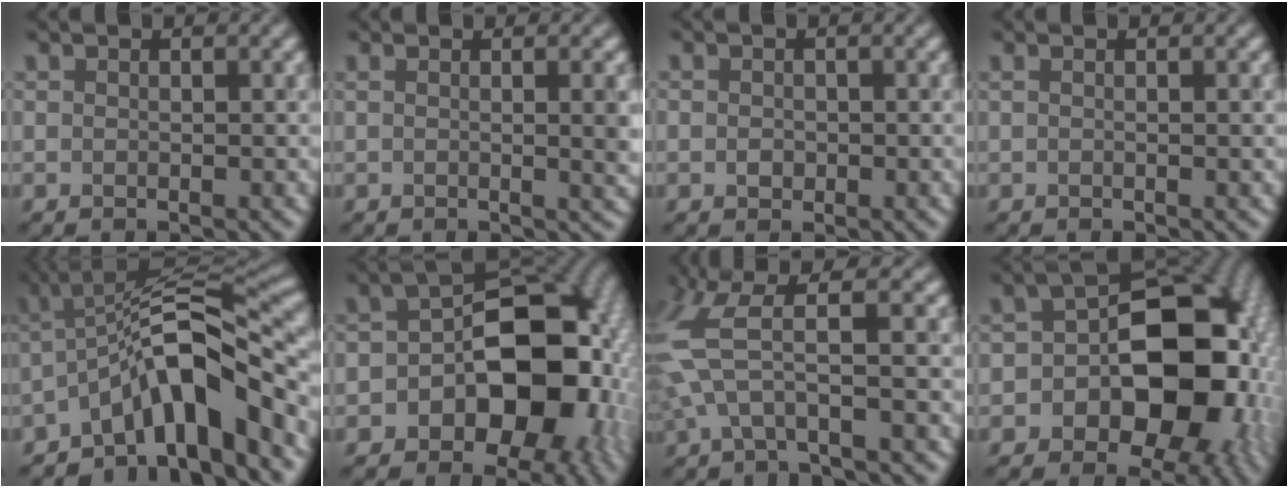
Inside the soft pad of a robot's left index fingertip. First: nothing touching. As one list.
[{"total": 3.7, "force": [0.3, 1.0, 3.5], "torque": [-0.038, 0.004, 0.004]}, {"total": 1.0, "force": [-0.2, 0.9, 0.4], "torque": [-0.009, -0.003, -0.007]}, {"total": 0.9, "force": [0.1, 0.1, 0.9], "torque": [-0.016, 0.005, 0.000]}, {"total": 9.5, "force": [-4.7, 2.5, 7.9], "torque": [-0.109, 0.018, -0.091]}, {"total": 13.5, "force": [-3.2, 8.8, 9.7], "torque": [-0.107, -0.003, -0.052]}, {"total": 4.5, "force": [0.9, 0.6, 4.4], "torque": [-0.112, 0.003, 0.017]}, {"total": 15.8, "force": [-3.4, 10.4, 11.4], "torque": [-0.122, -0.007, -0.052]}]